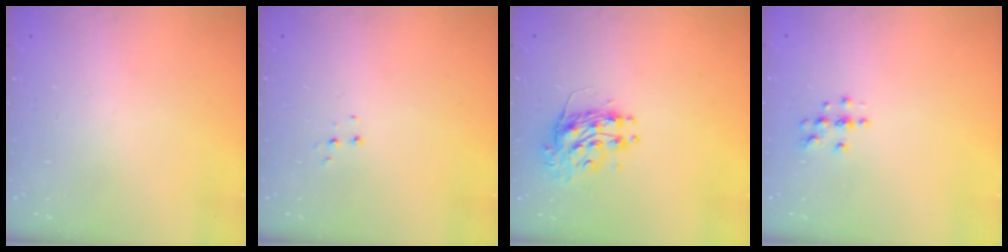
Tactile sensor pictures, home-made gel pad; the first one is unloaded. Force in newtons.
{"total": 3.9, "press": 3.9, "slide": 0.4}
{"total": 10.9, "press": 10.8, "slide": 0.8}
{"total": 4.2, "press": 4.2, "slide": 0.5}